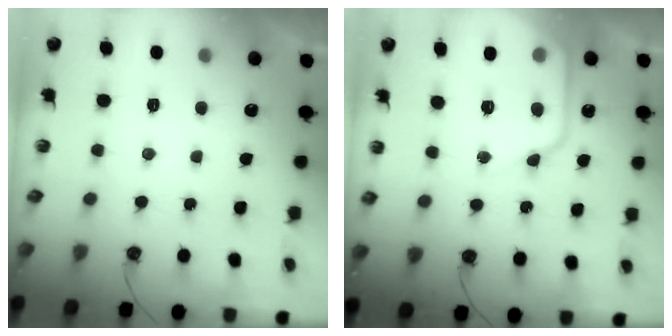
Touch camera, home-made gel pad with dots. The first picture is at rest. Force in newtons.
{"total": 13.8, "press": 13.7, "slide": 1.4}